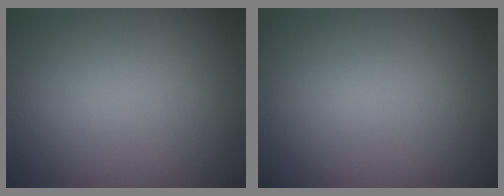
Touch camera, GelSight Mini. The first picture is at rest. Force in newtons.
{"total": 0.0}